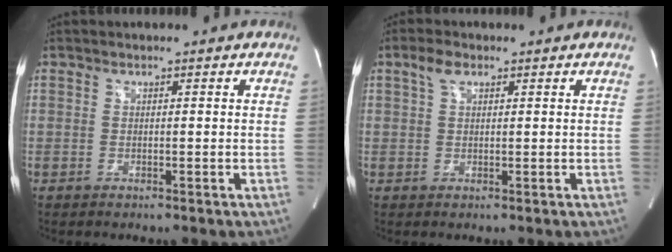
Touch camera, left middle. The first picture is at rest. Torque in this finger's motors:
{"motor_torque": [0.28, 0.18, 0.03, 0.01]}